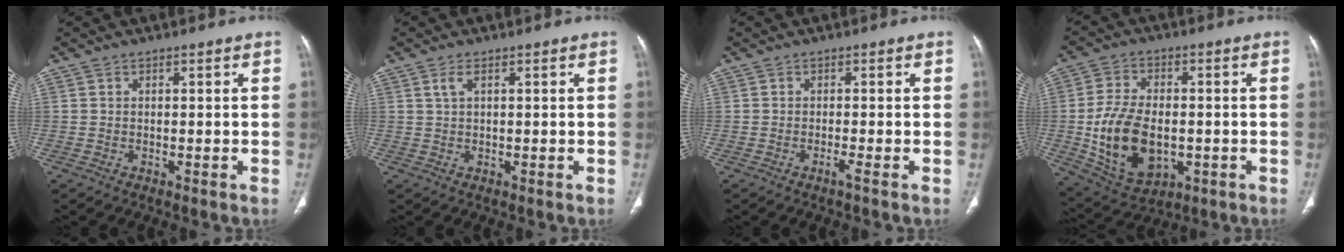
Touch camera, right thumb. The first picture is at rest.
{"total": 1.7, "force": [0.8, 0.7, 1.4], "torque": [-0.035, 0.006, 0.019]}
{"total": 1.0, "force": [-0.7, -0.2, 0.8], "torque": [-0.015, -0.002, -0.013]}
{"total": 15.1, "force": [-2.2, 9.4, 11.6], "torque": [-0.201, 0.001, -0.022]}